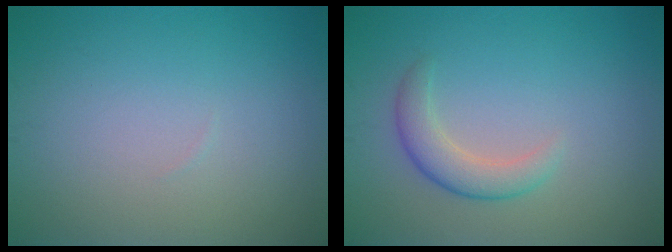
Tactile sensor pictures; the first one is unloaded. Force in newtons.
{"total": 2.7, "press": 2.7, "slide": 0.1}